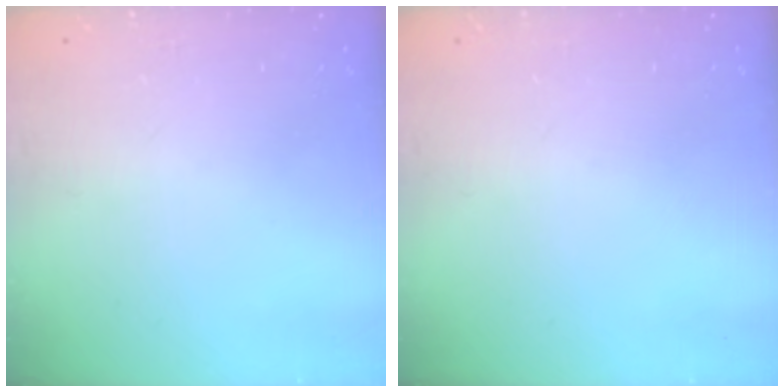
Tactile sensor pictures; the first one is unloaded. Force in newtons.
{"total": 0.0}